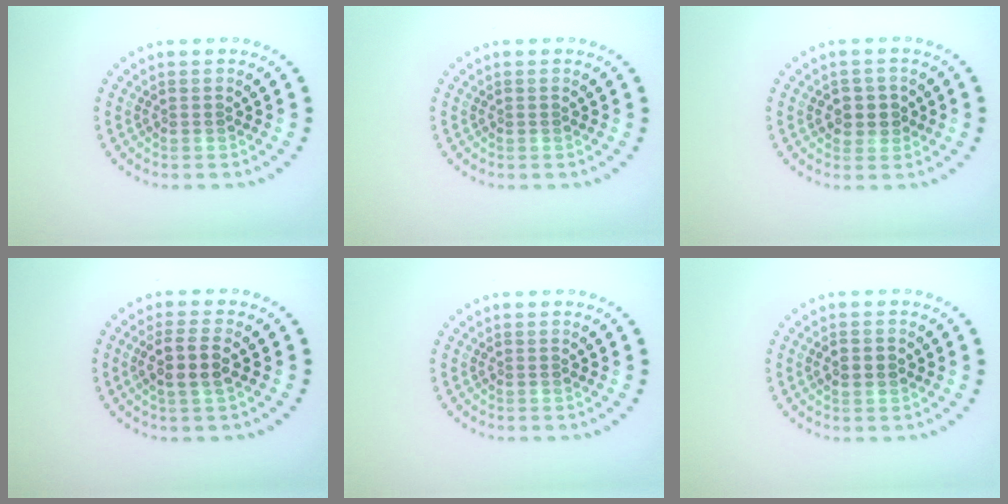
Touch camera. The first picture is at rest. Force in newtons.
{"total": 0.0}
{"total": 2.3, "press": 2.1, "slide": 0.8}
{"total": 2.9, "press": 2.6, "slide": 1.3}
{"total": 0.0}
{"total": 2.2, "press": 2.2, "slide": 0.1}